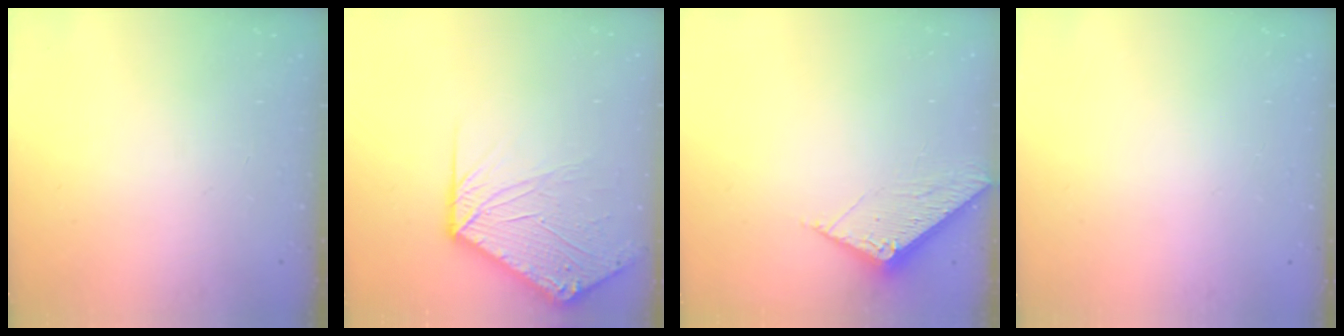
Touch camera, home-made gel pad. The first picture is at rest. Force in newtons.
{"total": 11.6, "press": 11.4, "slide": 1.7}
{"total": 6.1, "press": 6.1, "slide": 0.3}
{"total": 0.0}